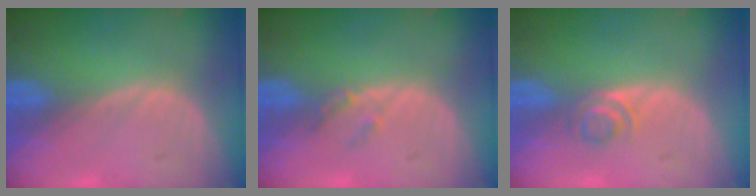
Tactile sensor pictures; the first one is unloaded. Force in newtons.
{"total": 1.8, "press": 1.6, "slide": 0.8}
{"total": 2.5, "press": 2.4, "slide": 0.8}